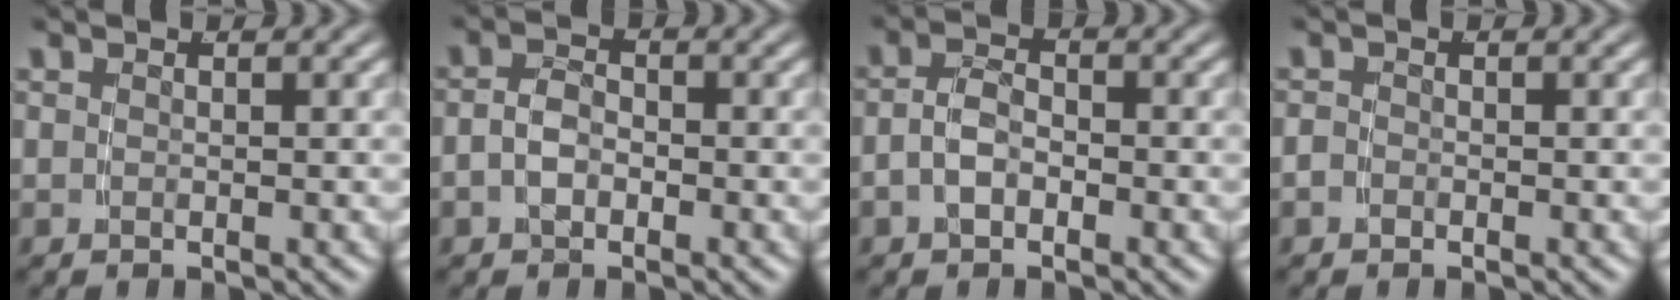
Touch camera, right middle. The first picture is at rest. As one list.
[{"total": 2.6, "force": [-1.0, 1.9, 1.6], "torque": [-0.039, -0.009, -0.014]}, {"total": 2.8, "force": [-1.2, 1.7, 1.8], "torque": [-0.044, -0.009, -0.017]}, {"total": 0.9, "force": [-0.8, 0.3, 0.1], "torque": [-0.006, -0.008, -0.012]}]